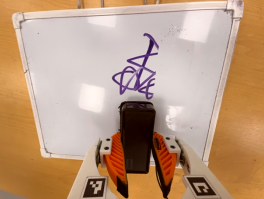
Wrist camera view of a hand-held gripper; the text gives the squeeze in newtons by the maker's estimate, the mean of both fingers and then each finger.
{"total": 8.9, "left": 6.6, "right": 11.3}